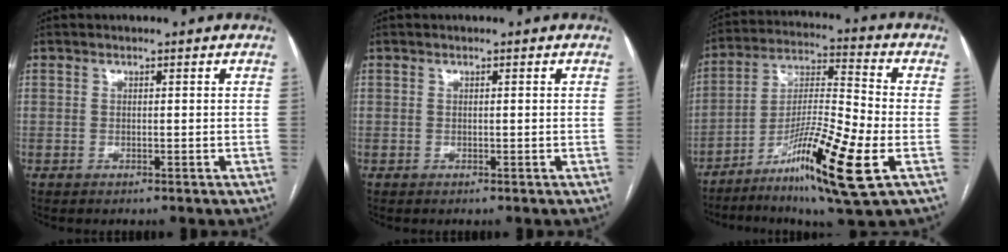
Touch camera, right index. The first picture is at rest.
{"total": 0.0}
{"total": 17.1, "force": [-7.2, 0.8, 15.5], "torque": [-0.293, -0.022, -0.124]}